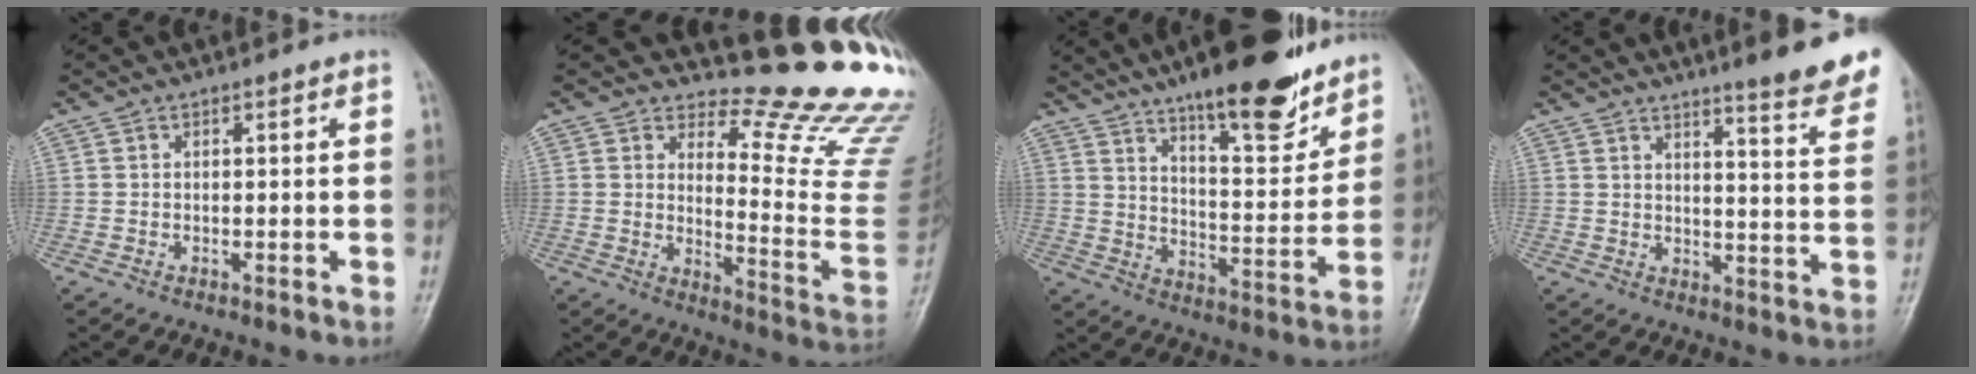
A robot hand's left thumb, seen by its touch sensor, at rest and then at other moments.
{"total": 17.1, "force": [14.7, 3.6, 8.0], "torque": [-0.062, -0.178, 0.173]}
{"total": 18.8, "force": [13.6, 5.2, 11.9], "torque": [-0.139, -0.078, 0.212]}
{"total": 13.5, "force": [10.7, 1.4, 8.1], "torque": [-0.075, -0.069, 0.123]}